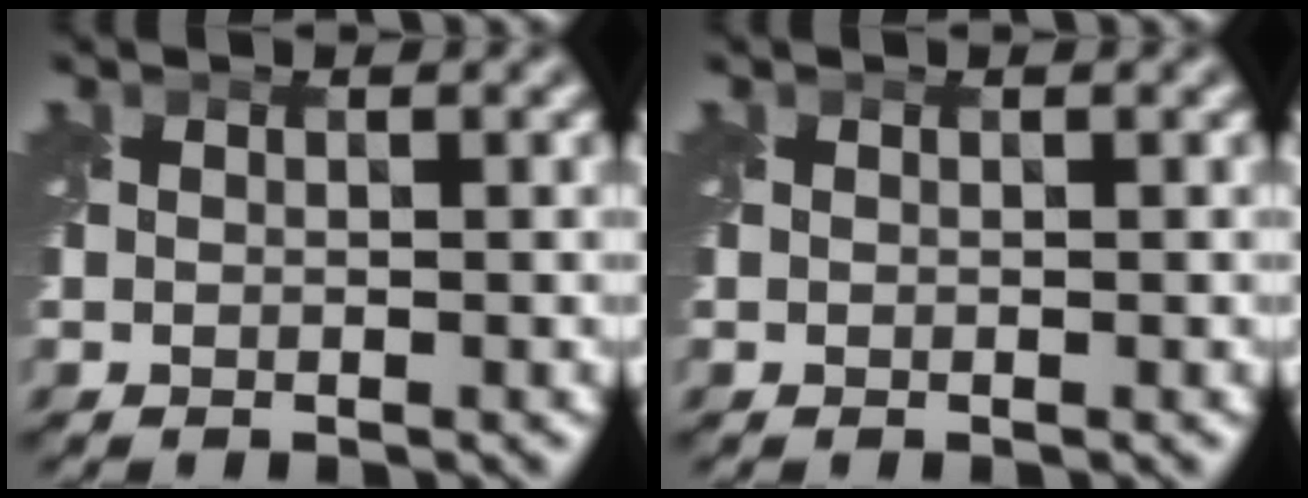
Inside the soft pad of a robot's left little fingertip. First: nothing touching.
{"total": 0.0}